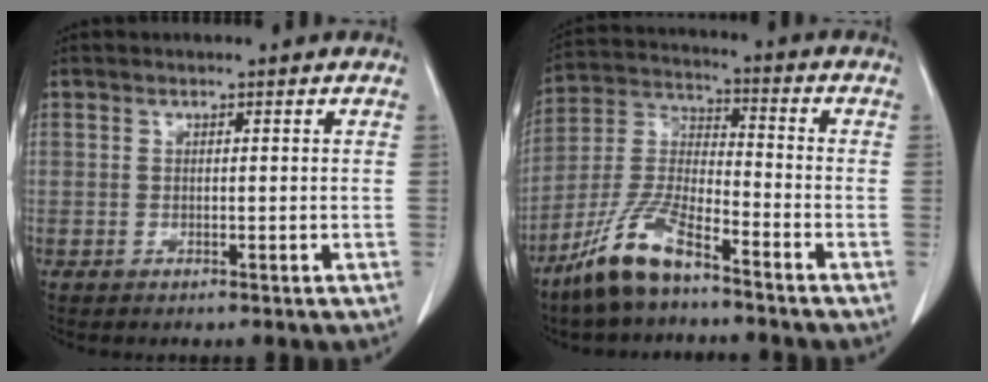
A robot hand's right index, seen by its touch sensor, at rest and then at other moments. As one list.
[{"total": 11.2, "force": [-8.1, 2.4, 7.4], "torque": [-0.165, -0.011, -0.163]}]